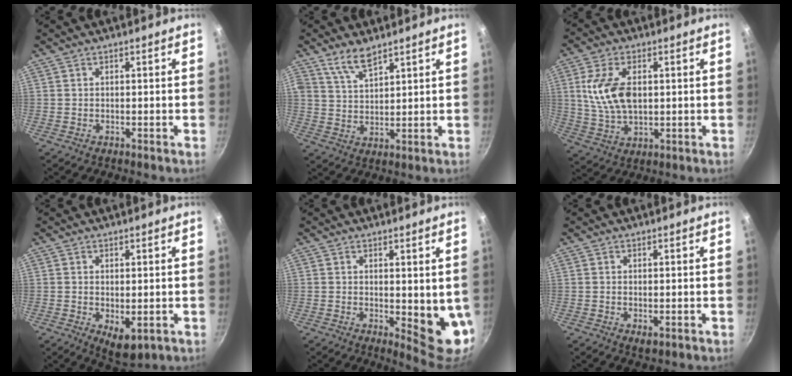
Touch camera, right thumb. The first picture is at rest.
{"total": 5.5, "force": [4.2, 1.9, 3.0], "torque": [-0.053, -0.025, 0.088]}
{"total": 11.1, "force": [1.8, 6.4, 8.9], "torque": [-0.163, -0.009, 0.035]}
{"total": 5.4, "force": [-1.0, 2.8, 4.5], "torque": [-0.058, -0.013, -0.005]}
{"total": 8.5, "force": [0.4, 3.0, 8.0], "torque": [-0.087, -0.022, 0.012]}
{"total": 2.6, "force": [-0.6, 1.3, 2.1], "torque": [-0.033, -0.009, -0.006]}